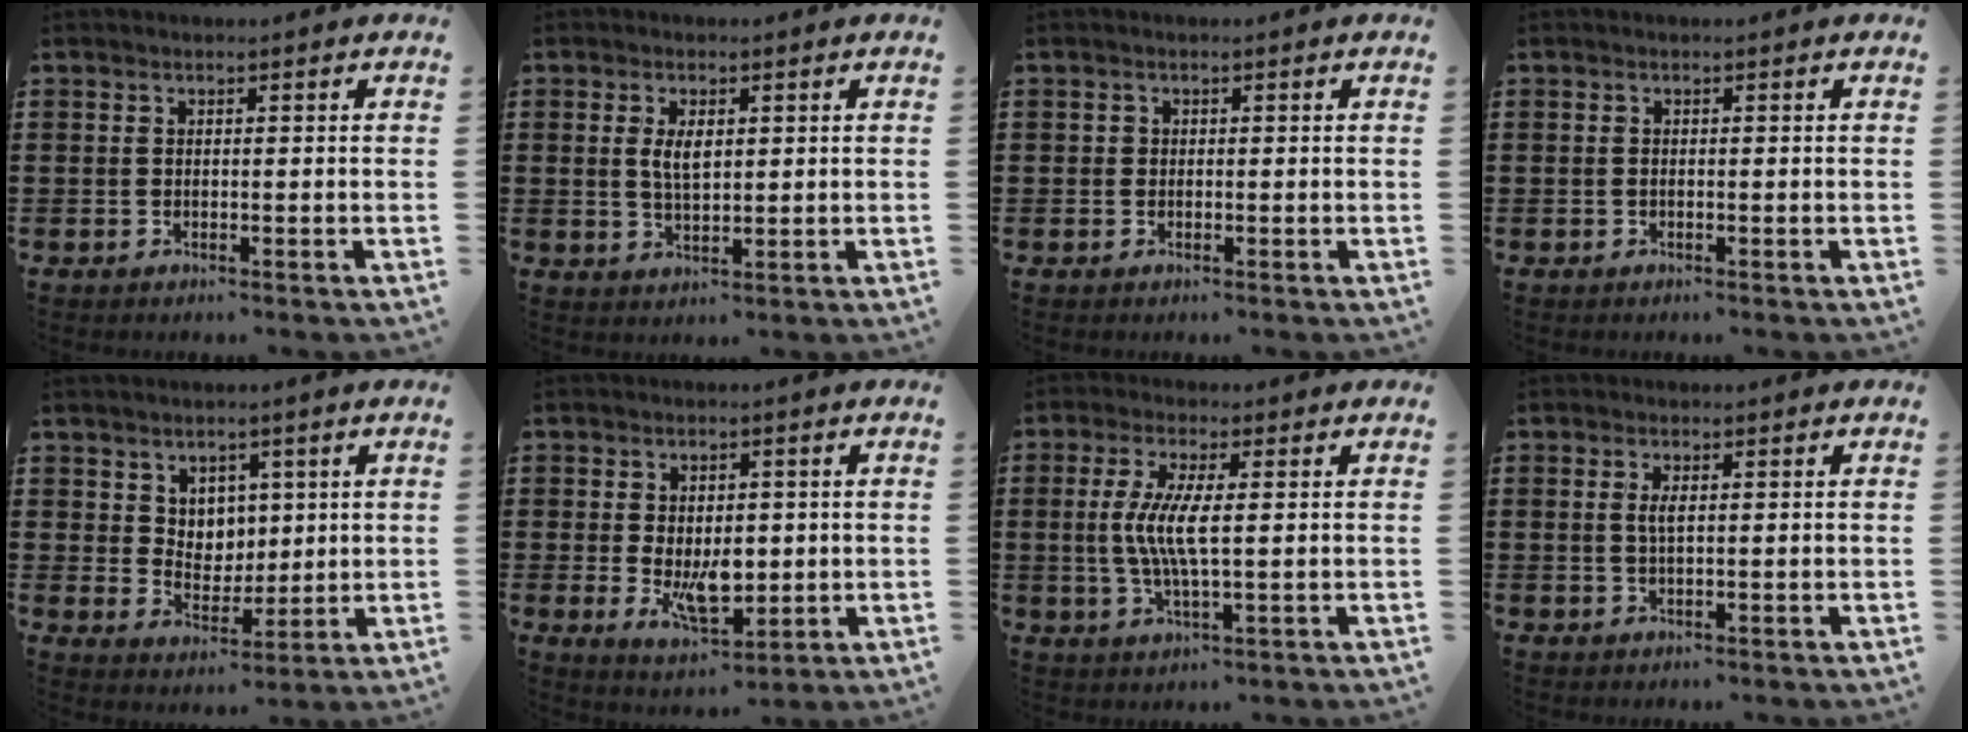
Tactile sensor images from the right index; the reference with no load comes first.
{"total": 3.7, "force": [0.9, 1.8, 3.1], "torque": [-0.055, 0.005, 0.013]}
{"total": 0.6, "force": [0.0, 0.6, 0.0], "torque": [-0.002, 0.005, 0.000]}
{"total": 0.0}
{"total": 4.9, "force": [2.7, 4.0, 0.4], "torque": [-0.022, 0.004, 0.048]}
{"total": 7.0, "force": [-0.3, 4.1, 5.6], "torque": [-0.083, 0.001, -0.007]}
{"total": 6.2, "force": [0.4, 1.2, 6.1], "torque": [-0.125, -0.005, 0.000]}
{"total": 1.9, "force": [0.3, 0.4, 1.8], "torque": [-0.036, 0.001, 0.004]}